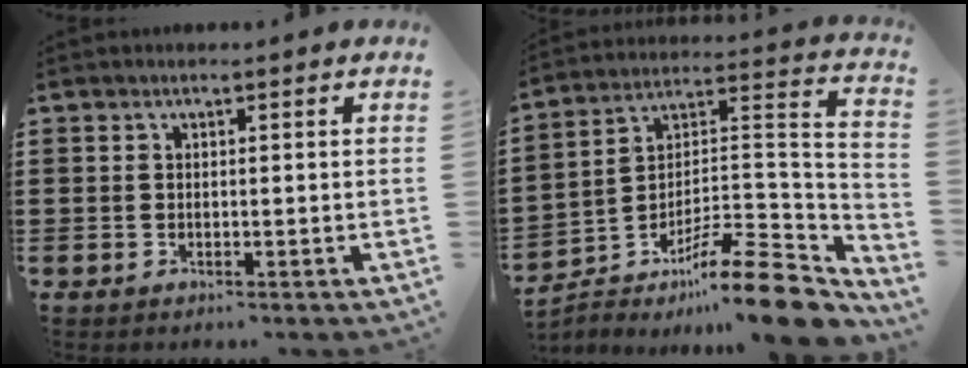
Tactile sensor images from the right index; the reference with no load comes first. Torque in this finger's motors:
{"motor_torque": [0.07, 0.05, 0.11, -0.01]}